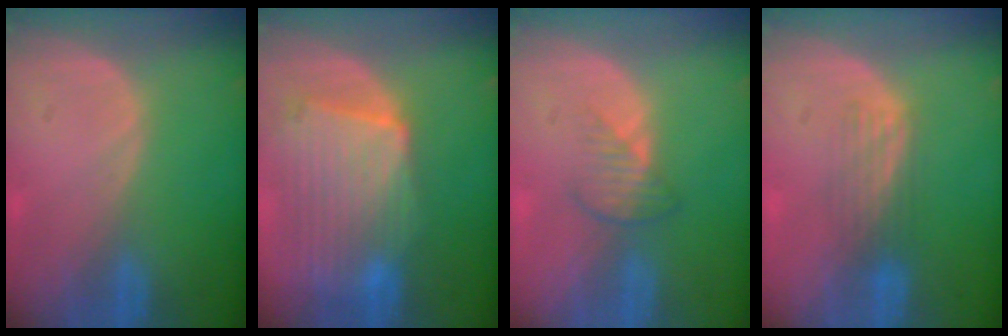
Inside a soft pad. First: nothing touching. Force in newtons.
{"total": 10.5, "press": 9.2, "slide": 5.1}
{"total": 3.1, "press": 2.9, "slide": 1.2}
{"total": 3.3, "press": 3.3, "slide": 0.0}